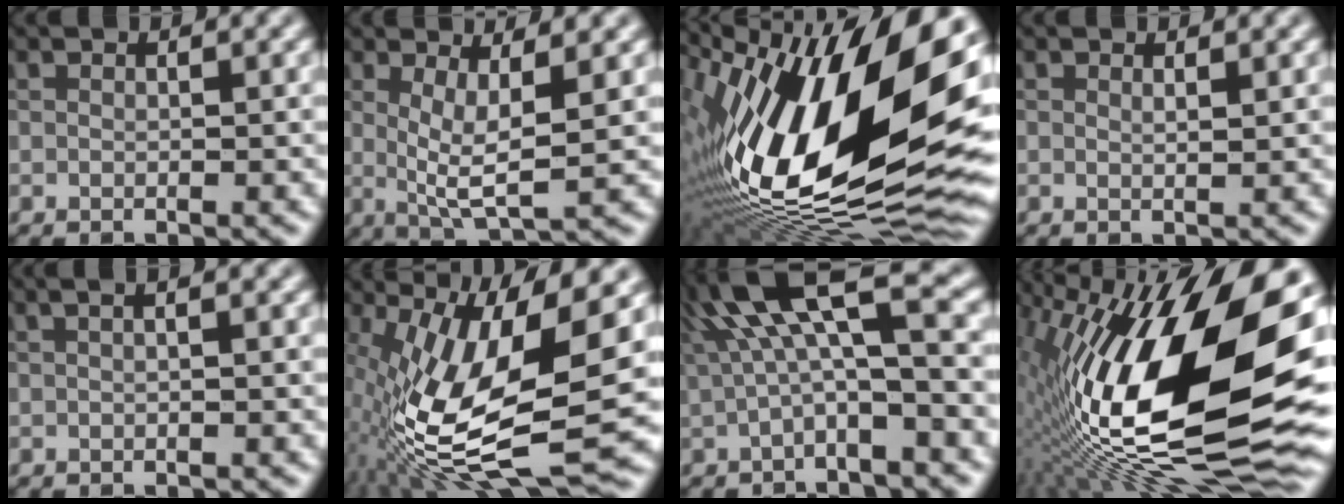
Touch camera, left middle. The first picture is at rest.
{"total": 5.0, "force": [0.9, 1.3, 4.8], "torque": [-0.088, -0.010, 0.019]}
{"total": 19.5, "force": [2.4, 8.5, 17.4], "torque": [-0.293, 0.023, 0.022]}
{"total": 0.7, "force": [0.5, 0.1, 0.5], "torque": [-0.004, -0.001, 0.007]}
{"total": 1.8, "force": [0.6, 0.6, 1.5], "torque": [-0.015, -0.002, 0.001]}
{"total": 14.7, "force": [-1.2, 4.9, 13.8], "torque": [-0.277, -0.011, -0.025]}
{"total": 9.1, "force": [2.3, 2.6, 8.4], "torque": [-0.155, 0.019, 0.034]}
{"total": 21.5, "force": [1.7, 9.6, 19.1], "torque": [-0.354, -0.005, 0.012]}